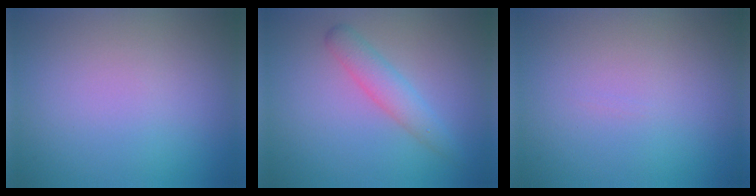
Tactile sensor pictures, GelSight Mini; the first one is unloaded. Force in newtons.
{"total": 2.5, "press": 2.5, "slide": 0.1}
{"total": 0.0}